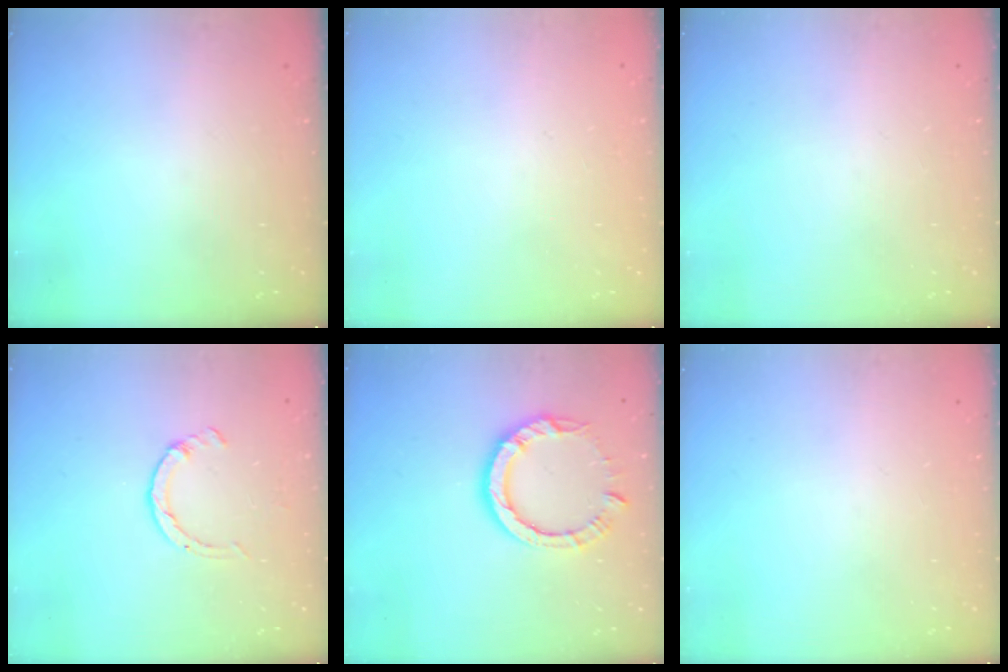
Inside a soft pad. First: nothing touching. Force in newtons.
{"total": 2.6, "press": 2.6, "slide": 0.2}
{"total": 0.0}
{"total": 2.6, "press": 2.6, "slide": 0.4}
{"total": 8.9, "press": 8.9, "slide": 1.0}
{"total": 0.0}